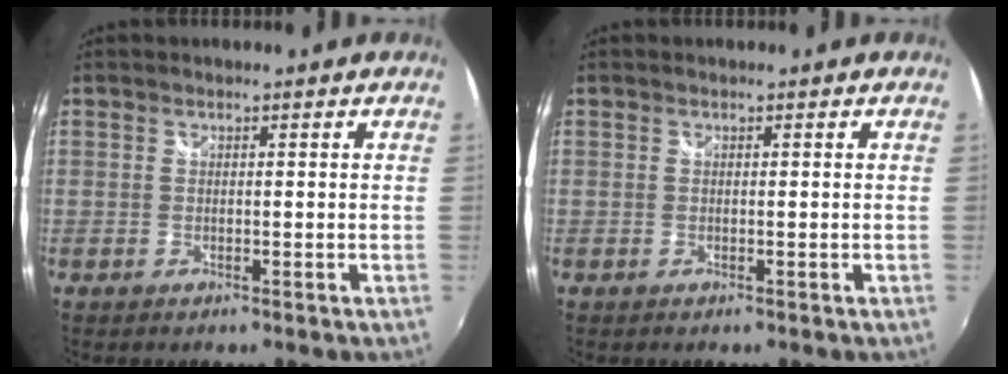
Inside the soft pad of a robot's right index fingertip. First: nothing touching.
{"total": 0.0}